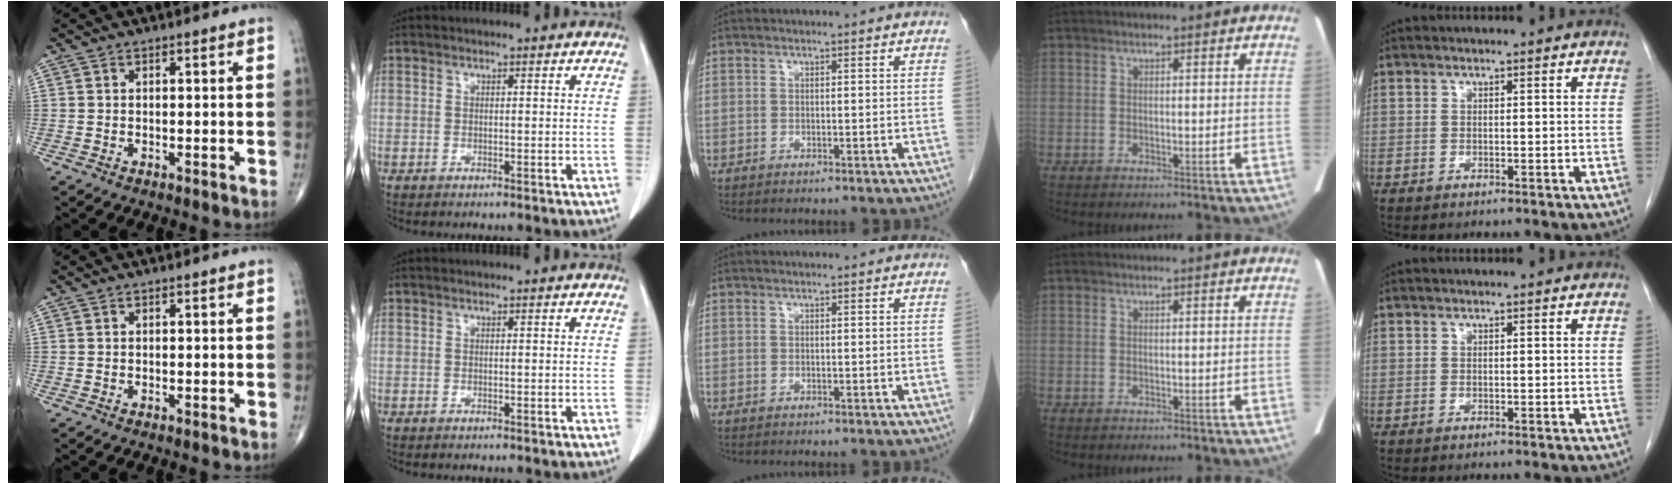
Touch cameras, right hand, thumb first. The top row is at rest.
{}